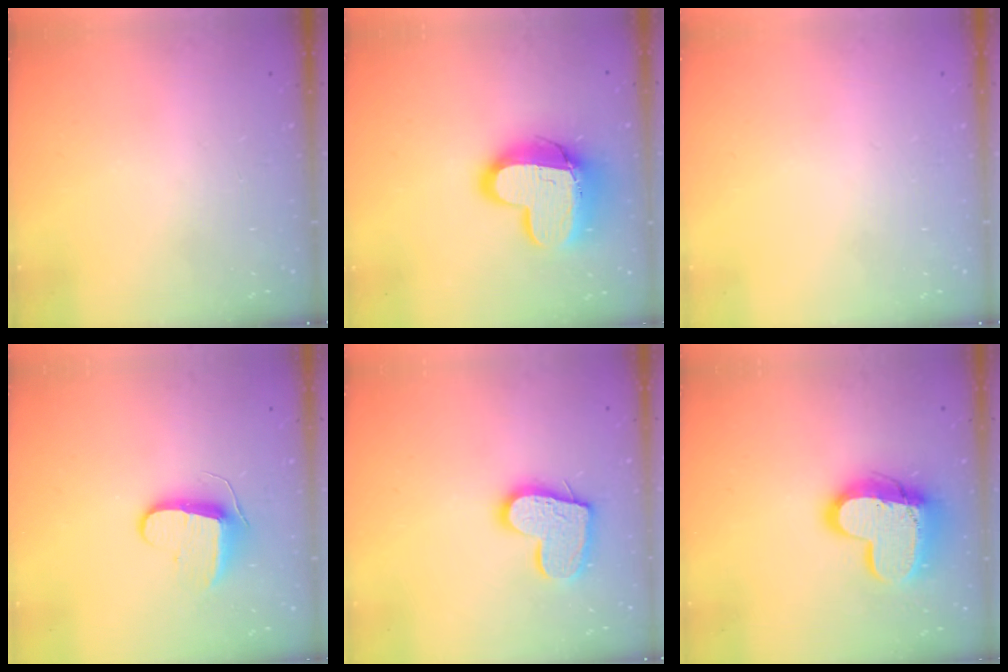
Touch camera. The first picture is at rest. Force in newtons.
{"total": 16.2, "press": 16.2, "slide": 1.4}
{"total": 0.0}
{"total": 9.1, "press": 9.1, "slide": 0.3}
{"total": 14.0, "press": 14.0, "slide": 1.3}
{"total": 16.3, "press": 16.3, "slide": 1.3}